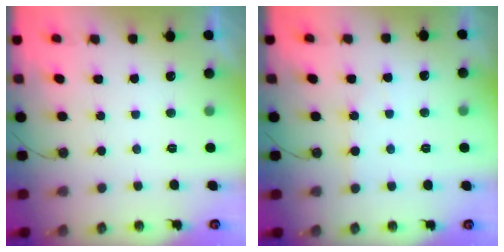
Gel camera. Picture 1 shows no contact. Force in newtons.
{"total": 3.0, "press": 3.0, "slide": 0.4}